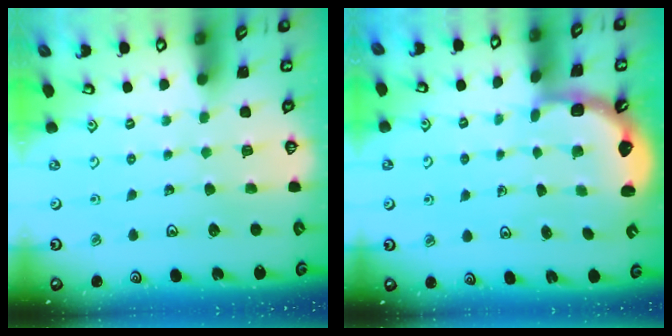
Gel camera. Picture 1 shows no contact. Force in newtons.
{"total": 2.5, "press": 2.1, "slide": 1.3}